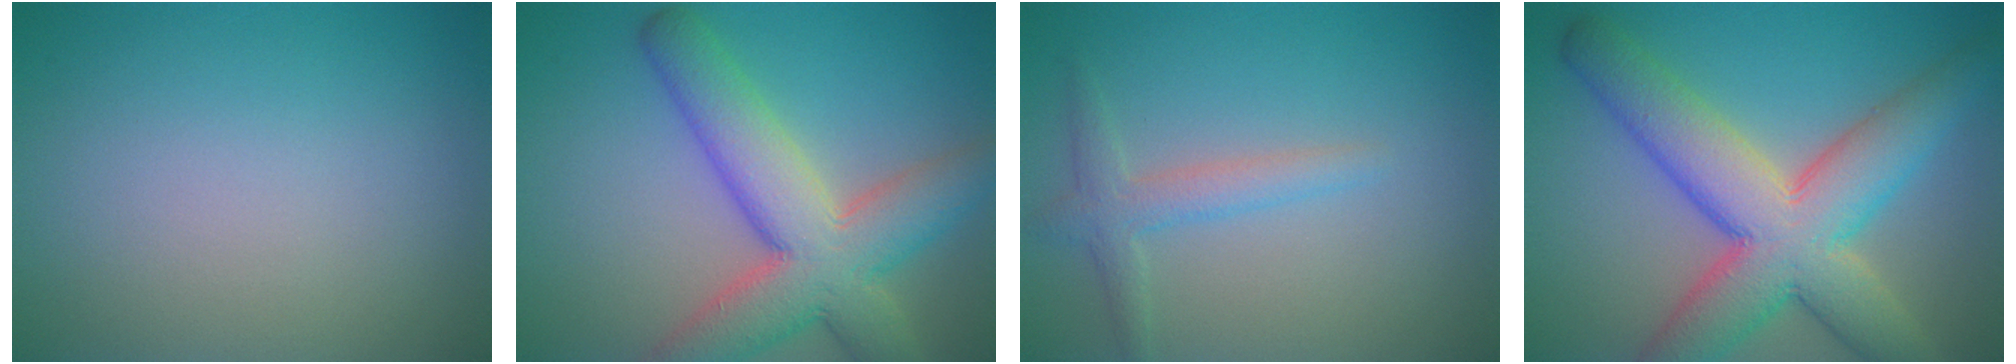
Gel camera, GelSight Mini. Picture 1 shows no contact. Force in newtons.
{"total": 9.0, "press": 9.0, "slide": 0.6}
{"total": 2.3, "press": 2.3, "slide": 0.1}
{"total": 10.2, "press": 10.2, "slide": 0.4}